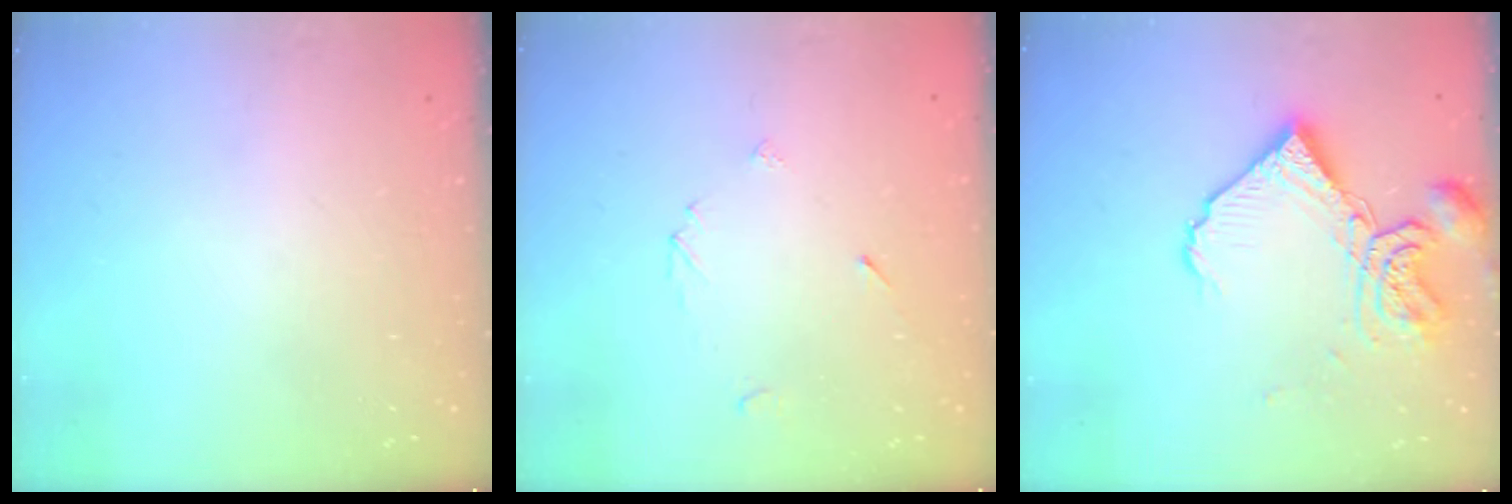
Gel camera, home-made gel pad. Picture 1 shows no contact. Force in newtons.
{"total": 2.6, "press": 2.6, "slide": 0.2}
{"total": 13.7, "press": 13.6, "slide": 1.7}